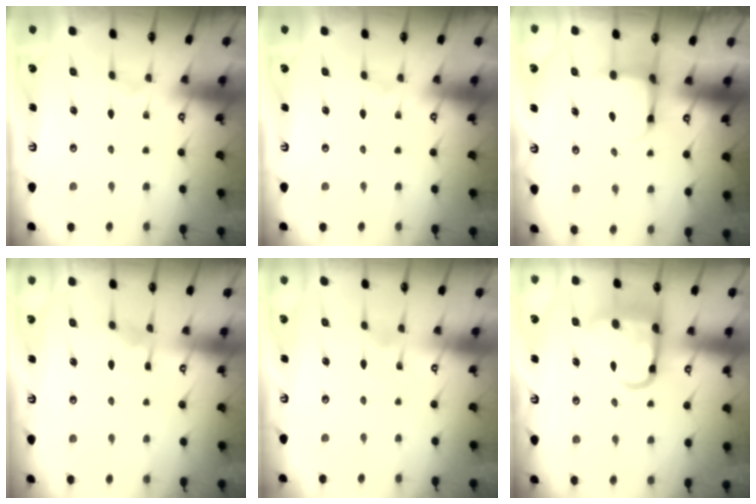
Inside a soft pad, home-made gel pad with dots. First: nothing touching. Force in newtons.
{"total": 0.0}
{"total": 3.9, "press": 3.7, "slide": 1.2}
{"total": 6.3, "press": 6.3, "slide": 0.5}
{"total": 5.5, "press": 5.4, "slide": 0.6}
{"total": 13.4, "press": 13.3, "slide": 1.7}